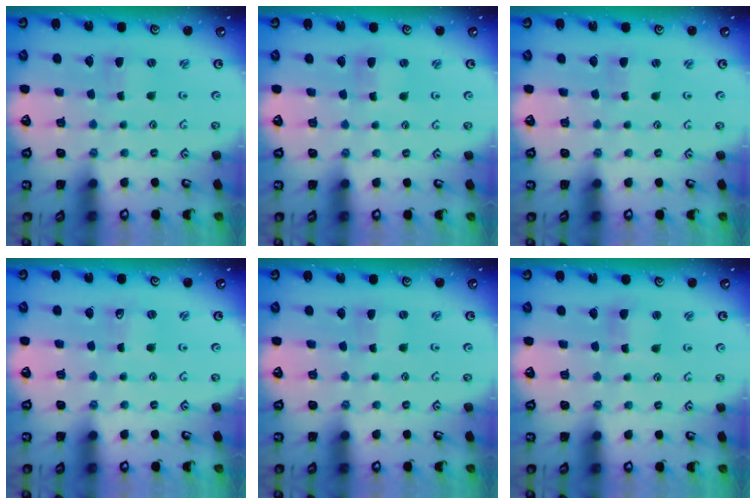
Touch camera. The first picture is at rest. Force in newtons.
{"total": 1.7, "press": 1.7, "slide": 0.3}
{"total": 0.7, "press": 0.7, "slide": 0.2}
{"total": 0.6, "press": 0.6, "slide": 0.1}
{"total": 0.0}
{"total": 3.3, "press": 3.2, "slide": 0.3}